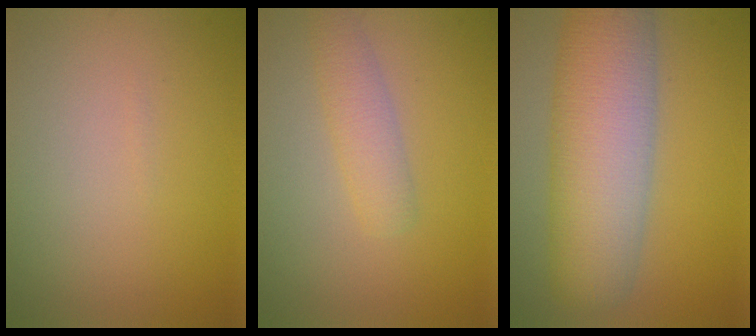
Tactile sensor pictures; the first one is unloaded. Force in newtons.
{"total": 2.5, "press": 2.5, "slide": 0.1}
{"total": 10.2, "press": 10.2, "slide": 0.3}